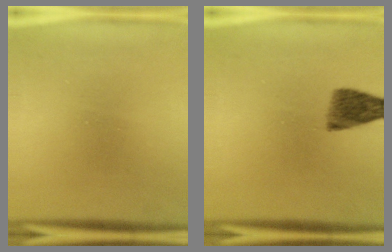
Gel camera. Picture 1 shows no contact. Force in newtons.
{"total": 4.7}